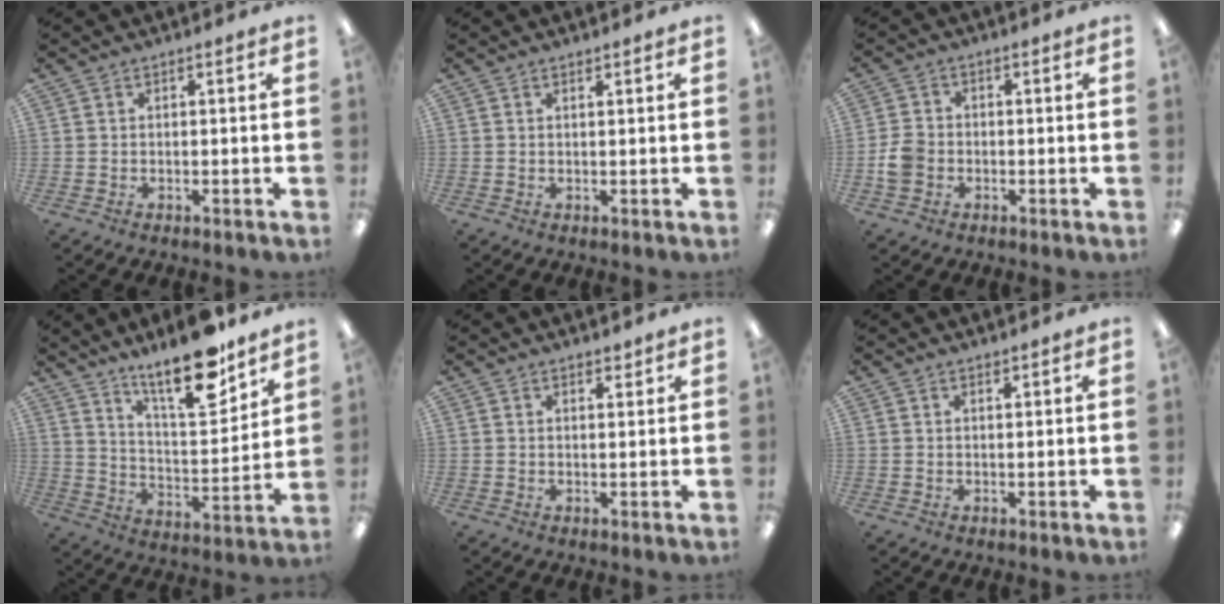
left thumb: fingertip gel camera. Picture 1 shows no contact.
{"total": 0.7, "force": [0.7, 0.0, 0.2], "torque": [-0.005, 0.000, 0.012]}
{"total": 4.8, "force": [-1.3, 4.0, 2.4], "torque": [-0.036, 0.006, -0.023]}
{"total": 18.4, "force": [13.9, 5.1, 10.9], "torque": [-0.174, -0.085, 0.229]}
{"total": 1.9, "force": [1.7, 0.6, 0.6], "torque": [-0.005, -0.006, 0.029]}
{"total": 0.9, "force": [0.9, 0.1, 0.3], "torque": [-0.006, -0.001, 0.016]}